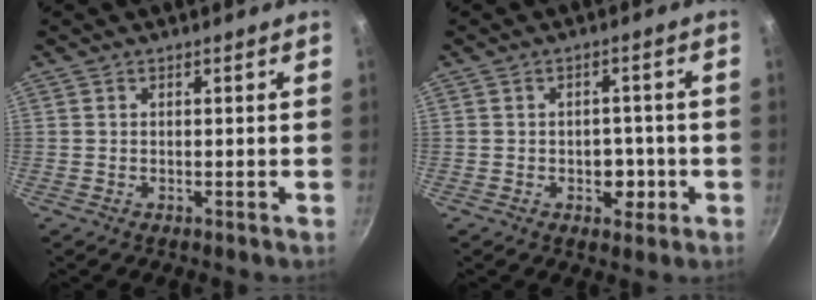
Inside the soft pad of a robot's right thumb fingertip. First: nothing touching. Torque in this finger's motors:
{"motor_torque": [1.23, 0.99, 0.52, -0.35, 0.01]}